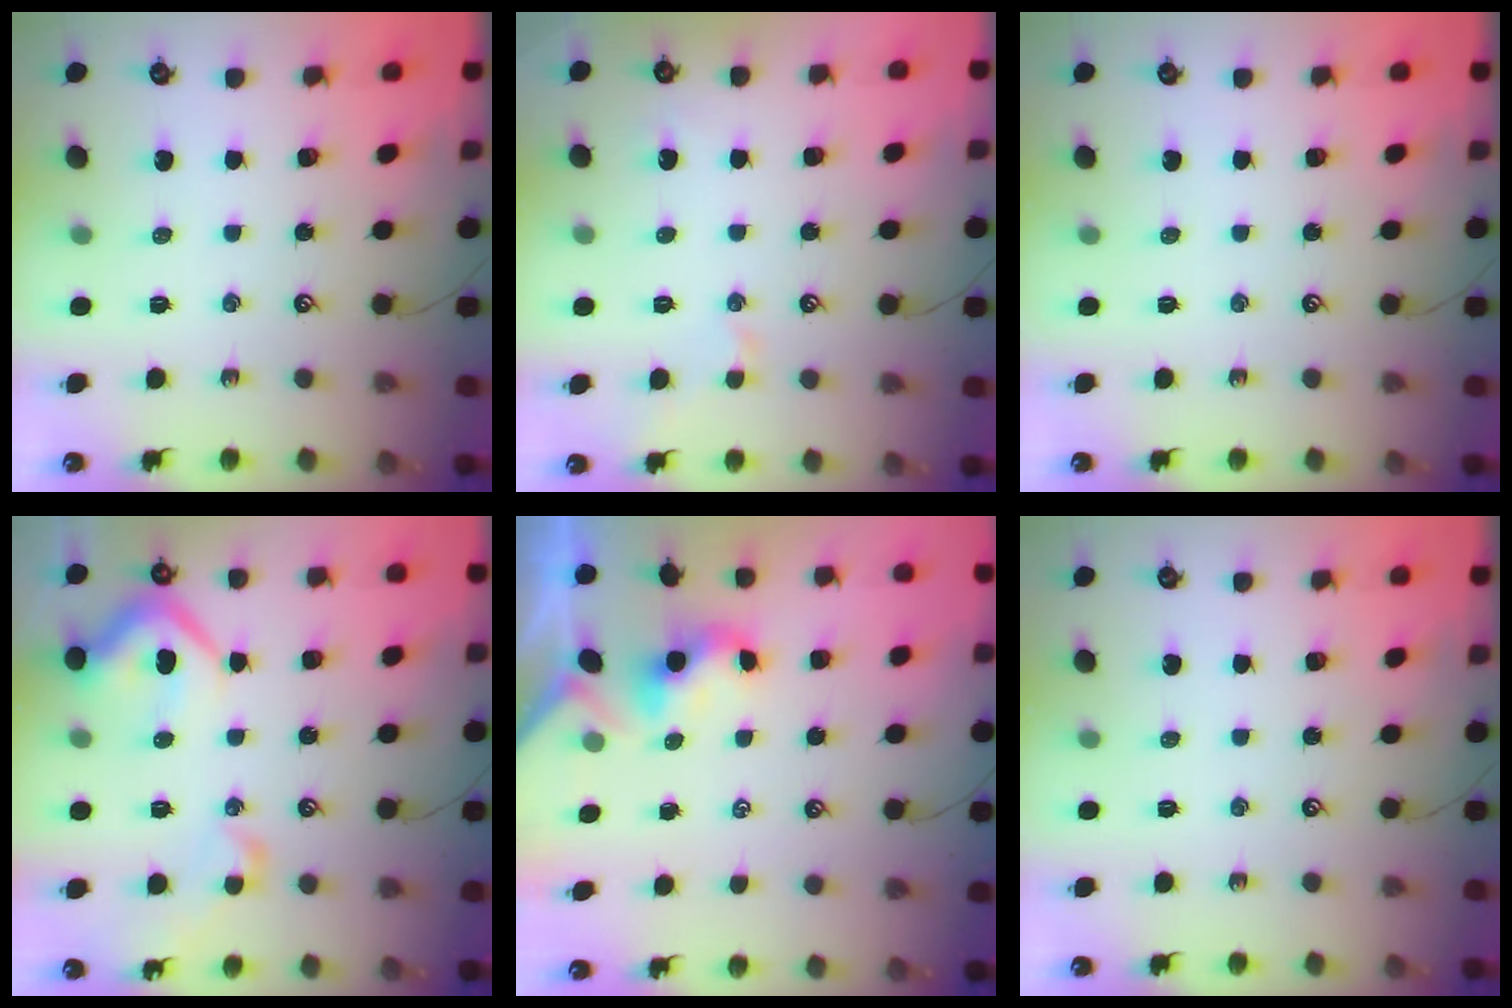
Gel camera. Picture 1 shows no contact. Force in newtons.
{"total": 1.0, "press": 0.9, "slide": 0.5}
{"total": 0.0}
{"total": 11.2, "press": 11.1, "slide": 1.5}
{"total": 0.6, "press": 0.5, "slide": 0.4}
{"total": 0.0}